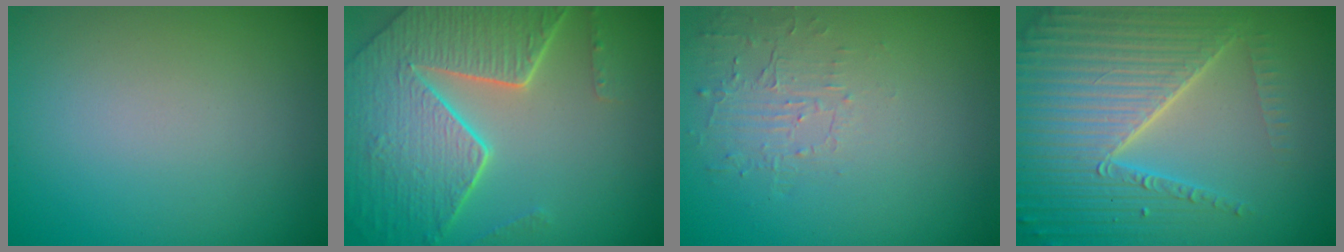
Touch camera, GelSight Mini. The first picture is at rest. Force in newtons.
{"total": 7.9, "press": 5.6, "slide": 5.6}
{"total": 1.6, "press": 0.3, "slide": 1.6}
{"total": 6.9, "press": 6.7, "slide": 1.6}